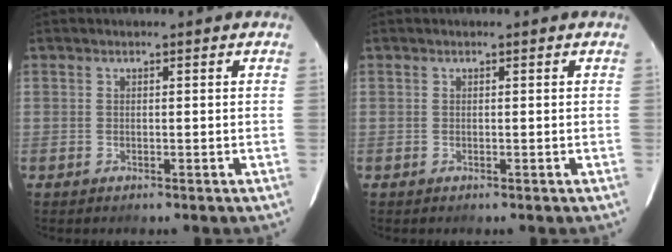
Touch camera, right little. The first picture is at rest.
{"total": 0.0}